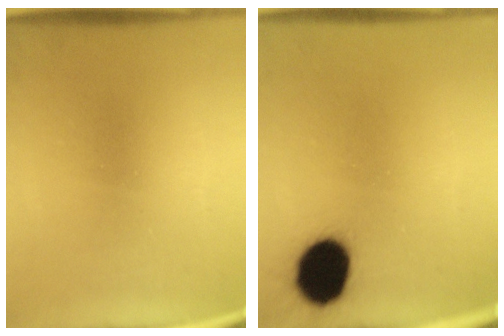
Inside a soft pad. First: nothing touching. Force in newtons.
{"total": 12.6}